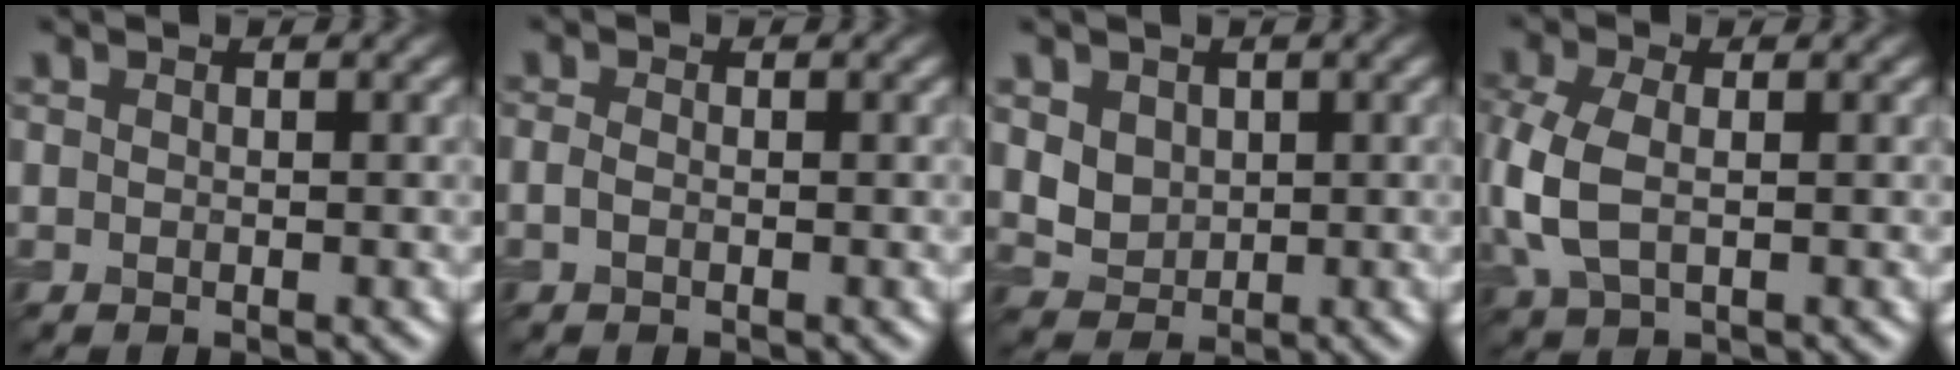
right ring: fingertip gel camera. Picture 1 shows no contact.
{"total": 0.8, "force": [-0.3, 0.5, 0.6], "torque": [-0.017, -0.001, -0.009]}
{"total": 3.1, "force": [1.0, 2.5, 1.5], "torque": [-0.040, -0.005, 0.029]}
{"total": 5.4, "force": [-0.3, 3.2, 4.3], "torque": [-0.117, -0.003, -0.008]}